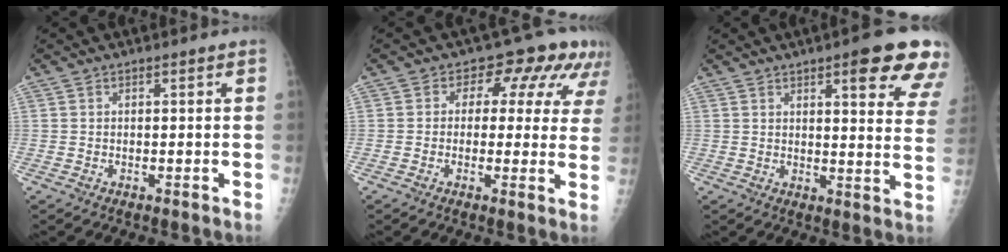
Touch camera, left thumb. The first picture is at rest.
{"total": 10.5, "force": [4.8, 6.9, 6.3], "torque": [-0.021, -0.002, 0.041]}
{"total": 15.1, "force": [8.9, 3.5, 11.7], "torque": [-0.113, -0.039, 0.101]}